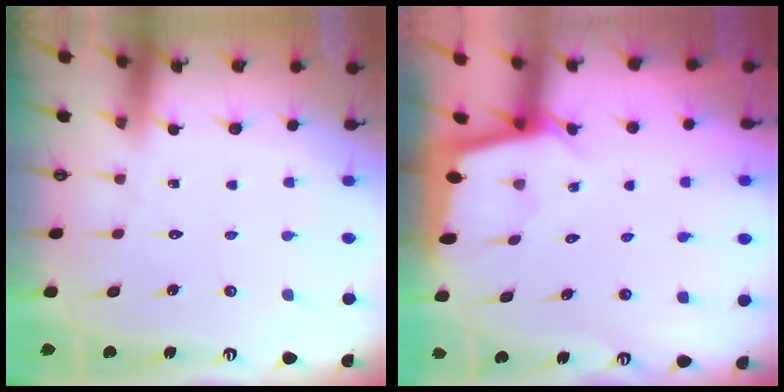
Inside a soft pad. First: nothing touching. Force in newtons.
{"total": 2.1, "press": 2.1, "slide": 0.1}